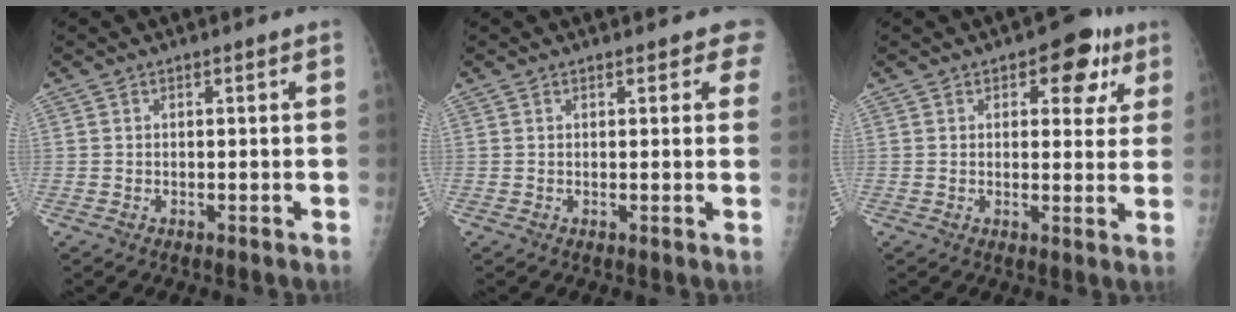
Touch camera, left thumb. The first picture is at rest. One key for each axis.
{"total": 2.9, "fx": 2.2, "fy": 1.4, "fz": 1.1, "tx": 0.020, "ty": -0.004, "tz": 0.014}
{"total": 8.1, "fx": 3.8, "fy": 4.7, "fz": 5.4, "tx": -0.020, "ty": -0.008, "tz": 0.038}